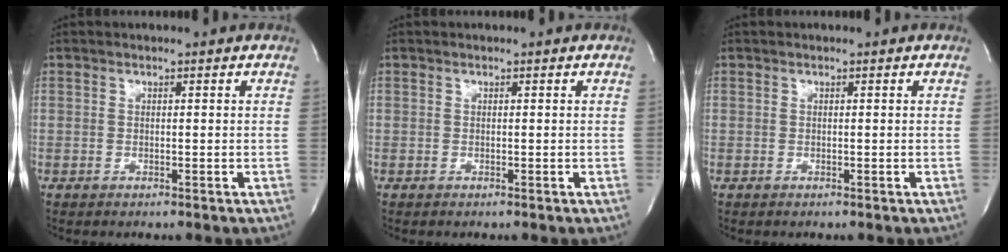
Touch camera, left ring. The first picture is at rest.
{"total": 0.0}
{"total": 0.0}